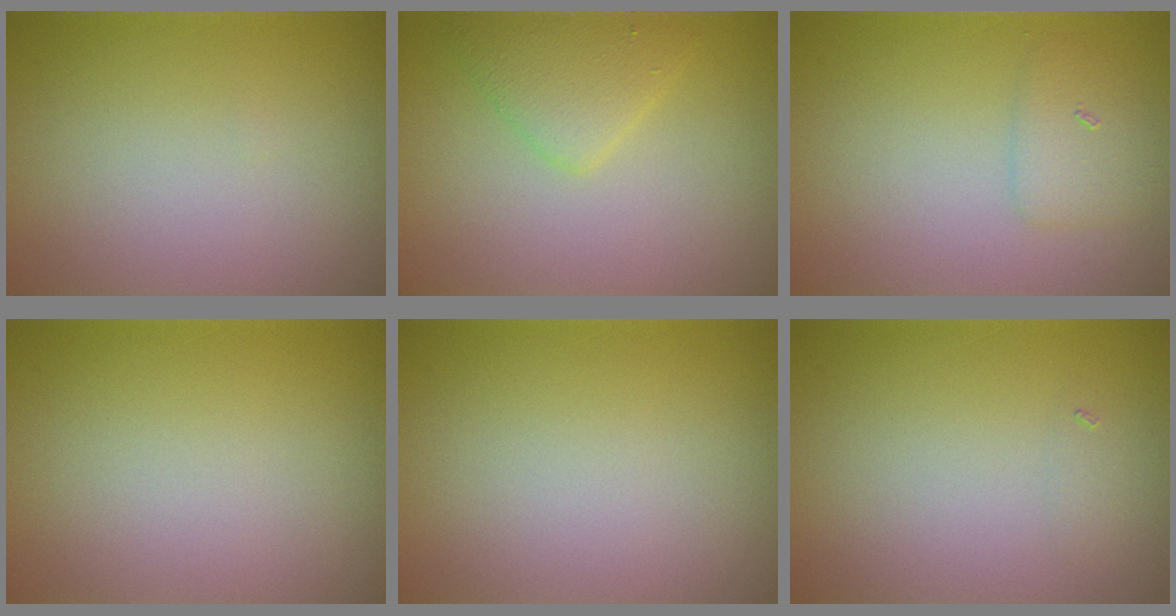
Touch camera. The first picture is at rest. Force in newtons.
{"total": 2.7, "press": 2.7, "slide": 0.2}
{"total": 1.8, "press": 1.8, "slide": 0.1}
{"total": 0.0}
{"total": 0.0}
{"total": 0.6, "press": 0.6, "slide": 0.0}